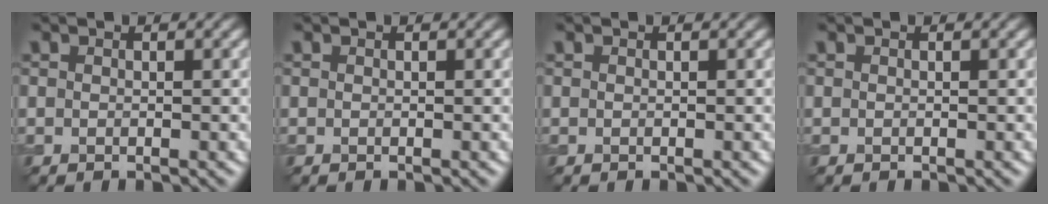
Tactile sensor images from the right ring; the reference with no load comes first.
{"total": 0.0}
{"total": 0.0}
{"total": 0.0}